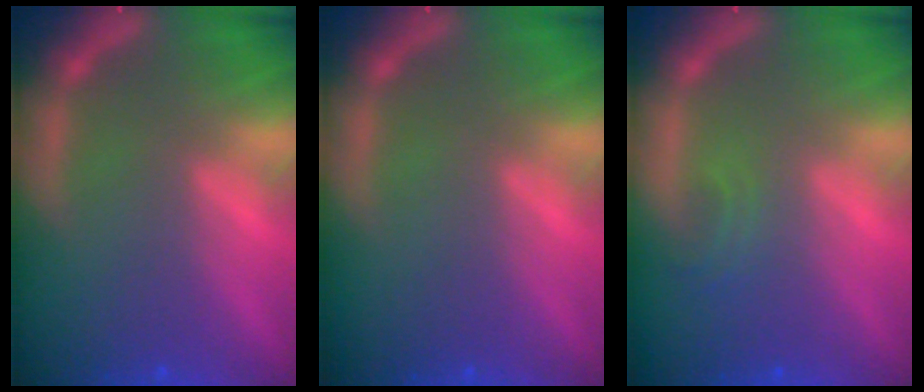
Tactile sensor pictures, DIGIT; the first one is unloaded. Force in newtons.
{"total": 0.0}
{"total": 1.4}